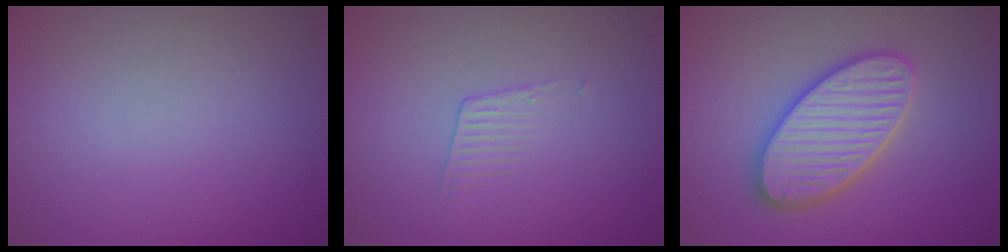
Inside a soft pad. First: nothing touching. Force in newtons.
{"total": 1.1, "press": 0.2, "slide": 1.1}
{"total": 5.8, "press": 5.8, "slide": 0.6}